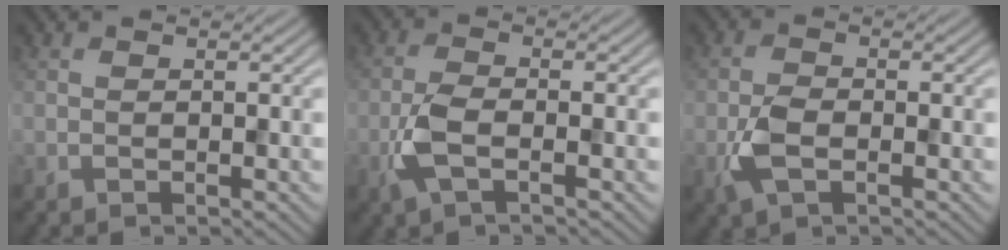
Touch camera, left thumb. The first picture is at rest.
{"total": 4.2, "force": [-1.5, 1.6, 3.5], "torque": [-0.087, 0.000, -0.041]}
{"total": 3.5, "force": [-1.2, 1.9, 2.7], "torque": [-0.063, -0.001, -0.031]}